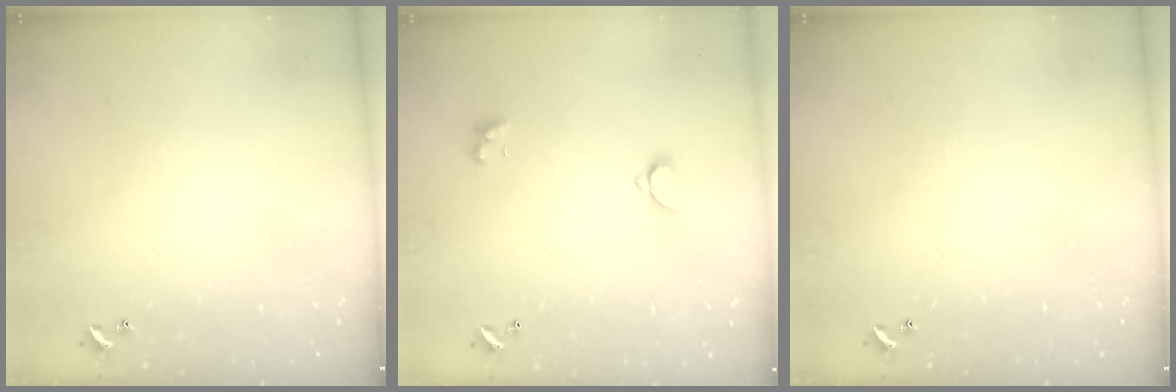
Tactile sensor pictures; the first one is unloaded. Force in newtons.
{"total": 2.1, "press": 1.8, "slide": 1.0}
{"total": 0.0}